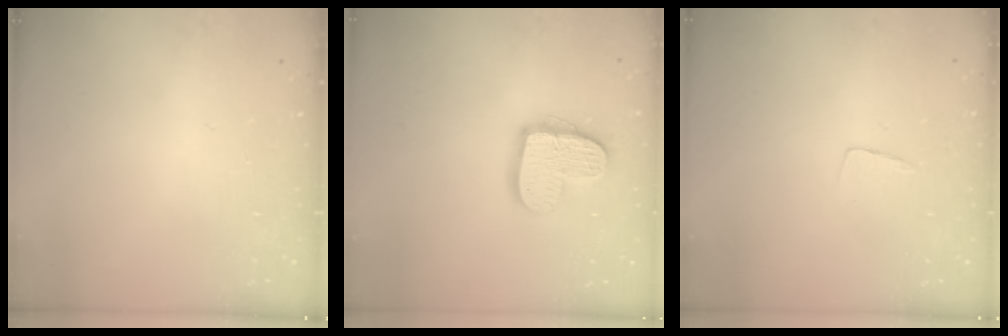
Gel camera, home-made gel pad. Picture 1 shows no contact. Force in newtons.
{"total": 13.2, "press": 13.1, "slide": 0.7}
{"total": 3.3, "press": 3.3, "slide": 0.2}